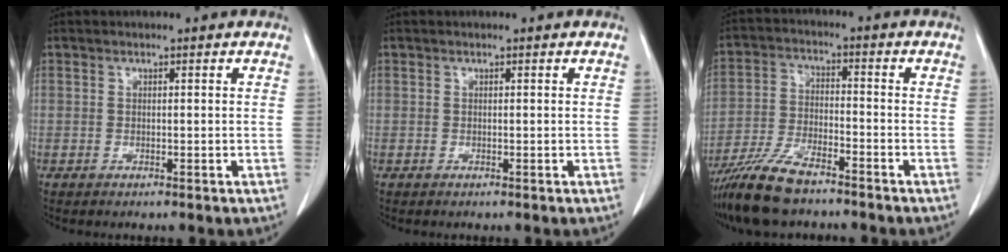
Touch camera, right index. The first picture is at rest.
{"total": 0.0}
{"total": 10.4, "force": [-8.3, 2.3, 5.7], "torque": [-0.116, -0.024, -0.157]}